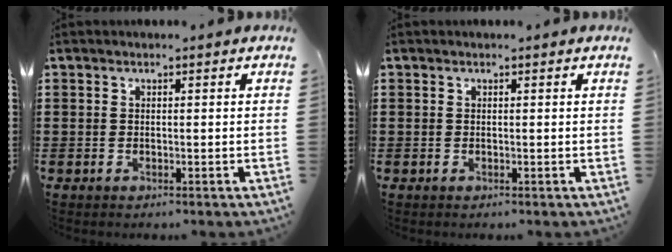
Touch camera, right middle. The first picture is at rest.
{"total": 0.0}